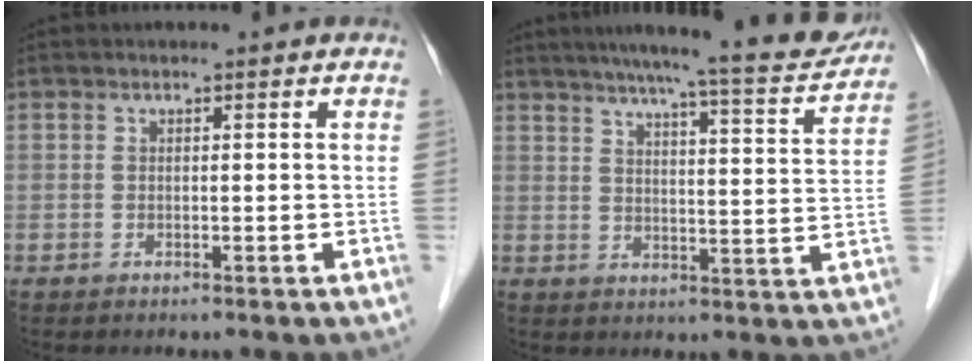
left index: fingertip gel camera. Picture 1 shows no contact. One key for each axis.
{"total": 17.5, "fx": 15.6, "fy": 1.0, "fz": 7.9, "tx": -0.112, "ty": -0.022, "tz": 0.198}